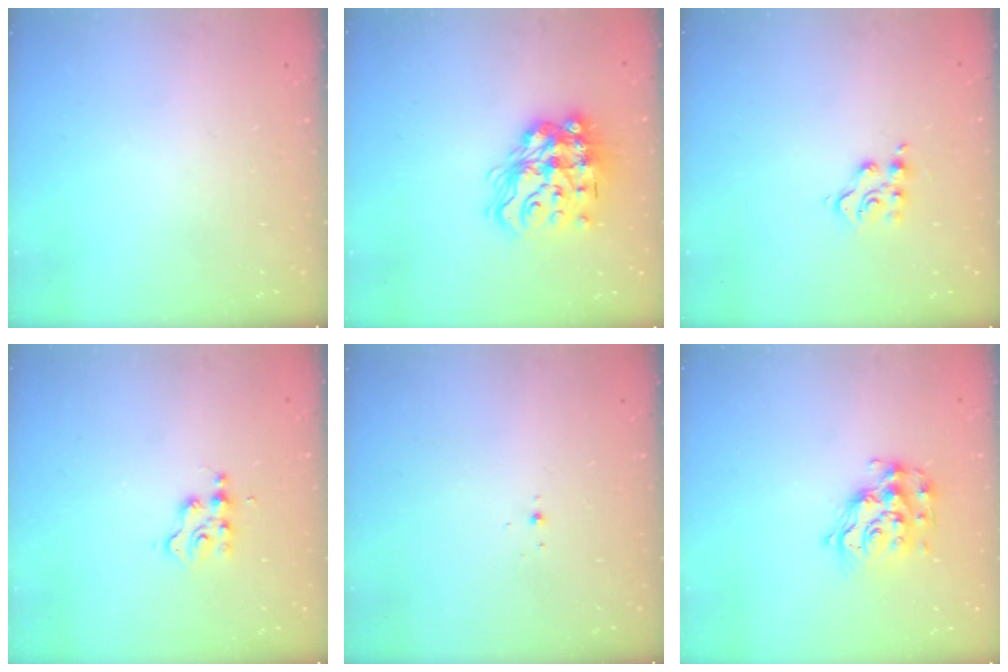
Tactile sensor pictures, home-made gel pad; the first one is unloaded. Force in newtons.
{"total": 18.4, "press": 18.4, "slide": 1.5}
{"total": 4.9, "press": 4.9, "slide": 0.2}
{"total": 3.0, "press": 3.0, "slide": 0.2}
{"total": 3.0, "press": 2.9, "slide": 0.8}
{"total": 14.2, "press": 14.2, "slide": 1.0}